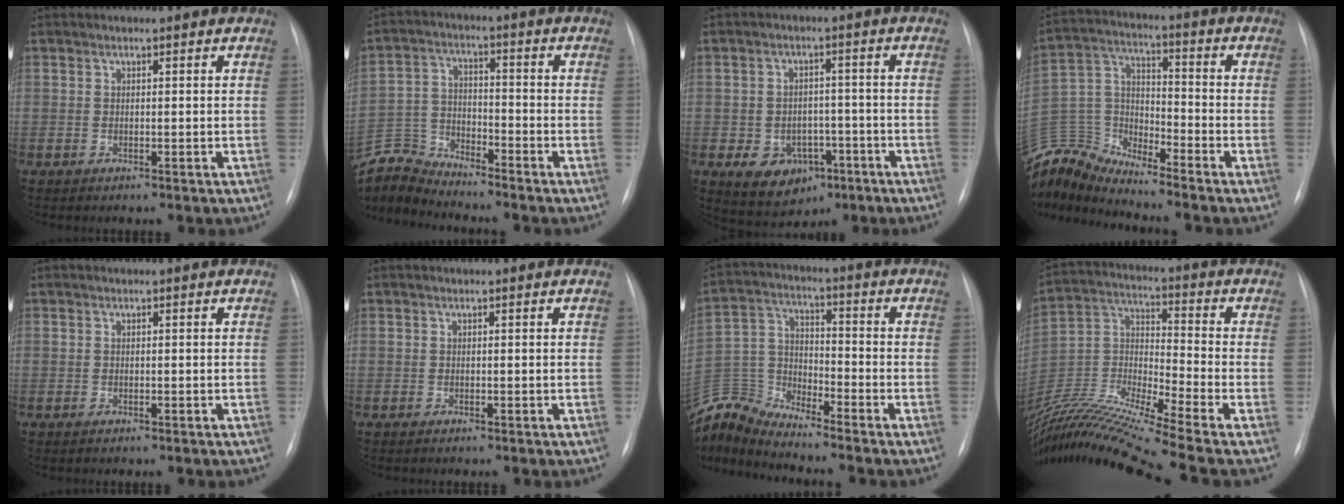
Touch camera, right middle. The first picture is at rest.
{"total": 7.8, "force": [-7.8, -0.1, -0.5], "torque": [0.004, 0.007, -0.153]}
{"total": 8.1, "force": [-3.7, 6.1, 4.1], "torque": [-0.065, 0.011, -0.046]}
{"total": 11.3, "force": [-11.3, 0.2, 0.7], "torque": [-0.023, 0.039, -0.226]}
{"total": 0.0}
{"total": 0.0}
{"total": 9.5, "force": [-9.5, -0.6, -0.4], "torque": [-0.006, 0.031, -0.193]}
{"total": 21.7, "force": [-18.5, -1.9, 11.2], "torque": [-0.253, -0.015, -0.345]}